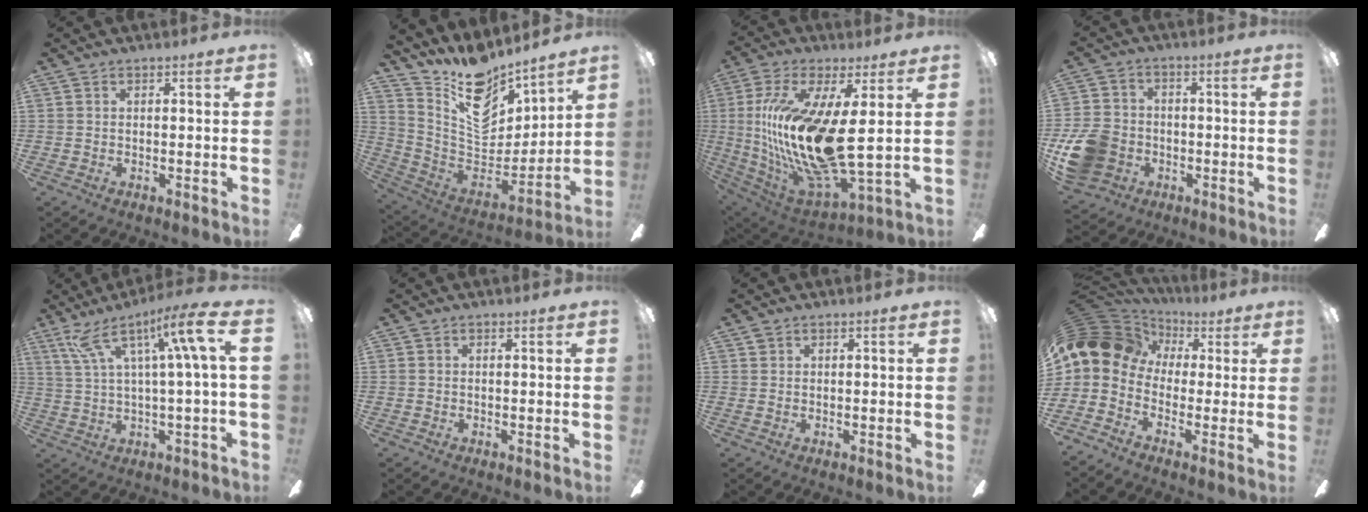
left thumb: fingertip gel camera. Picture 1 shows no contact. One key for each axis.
{"total": 15.6, "fx": 12.2, "fy": 7.3, "fz": 6.2, "tx": -0.119, "ty": -0.100, "tz": 0.221}
{"total": 20.8, "fx": 2.1, "fy": 6.0, "fz": 19.8, "tx": -0.417, "ty": -0.044, "tz": 0.034}
{"total": 11.8, "fx": -4.2, "fy": 9.5, "fz": 5.5, "tx": -0.117, "ty": 0.040, "tz": -0.071}
{"total": 14.8, "fx": 6.5, "fy": 3.4, "fz": 12.8, "tx": -0.220, "ty": -0.018, "tz": 0.099}
{"total": 0.0}
{"total": 0.6, "fx": 0.2, "fy": 0.4, "fz": 0.3, "tx": -0.006, "ty": 0.004, "tz": 0.003}
{"total": 11.0, "fx": 0.7, "fy": 9.1, "fz": 6.1, "tx": -0.145, "ty": 0.008, "tz": 0.014}